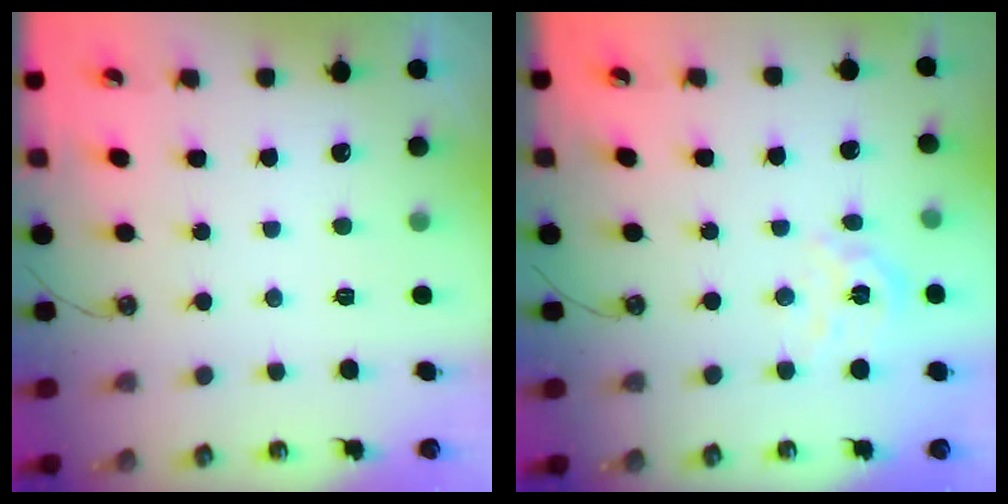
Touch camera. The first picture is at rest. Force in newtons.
{"total": 7.0, "press": 6.9, "slide": 0.6}